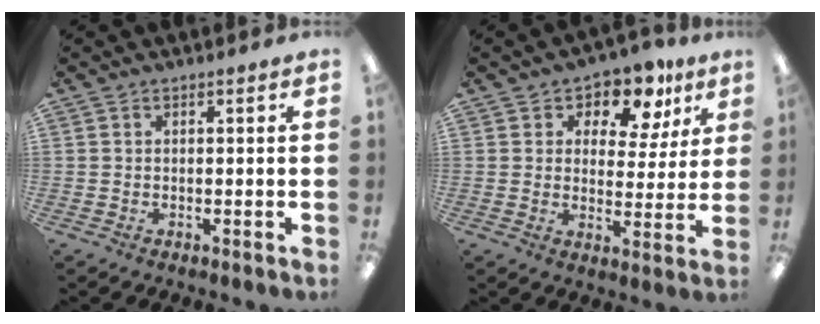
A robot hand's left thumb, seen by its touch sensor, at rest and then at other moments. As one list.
[{"total": 8.8, "force": [6.1, 5.1, 3.8], "torque": [-0.058, -0.039, 0.106]}]